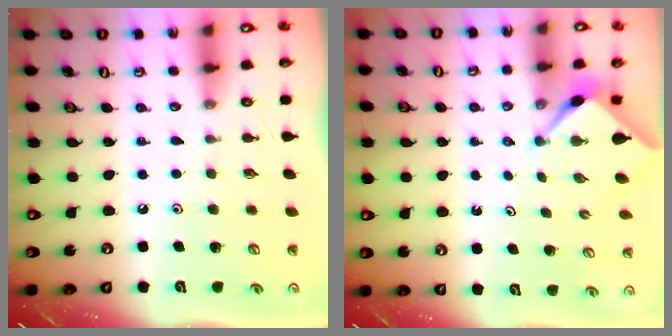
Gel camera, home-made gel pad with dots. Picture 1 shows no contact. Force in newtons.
{"total": 2.8, "press": 2.8, "slide": 0.4}